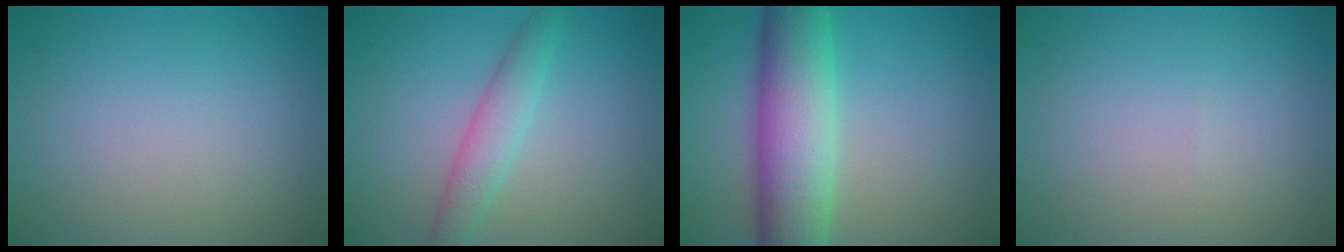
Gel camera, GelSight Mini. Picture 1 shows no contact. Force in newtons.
{"total": 2.7, "press": 2.7, "slide": 0.1}
{"total": 8.8, "press": 8.8, "slide": 0.1}
{"total": 0.0}